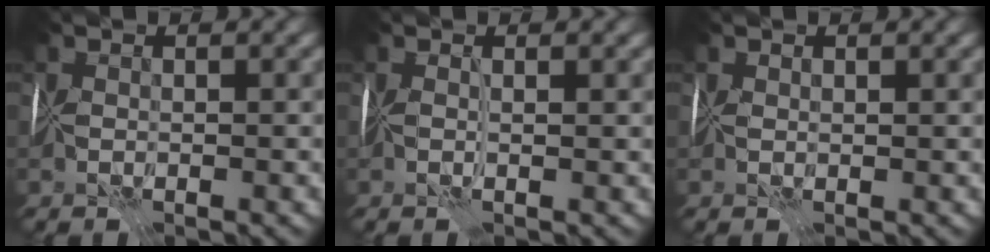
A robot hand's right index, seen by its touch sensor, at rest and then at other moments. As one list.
[{"total": 1.2, "force": [0.3, -1.1, -0.4], "torque": [0.014, -0.001, 0.008]}, {"total": 0.8, "force": [0.7, 0.0, -0.4], "torque": [0.009, 0.004, 0.017]}]